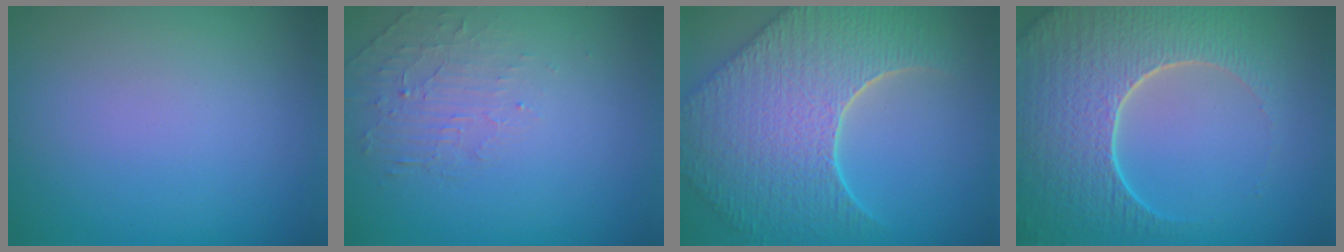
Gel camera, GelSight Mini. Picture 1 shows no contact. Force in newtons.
{"total": 1.9, "press": 0.6, "slide": 1.8}
{"total": 10.3, "press": 7.4, "slide": 7.2}
{"total": 8.6, "press": 6.4, "slide": 5.7}